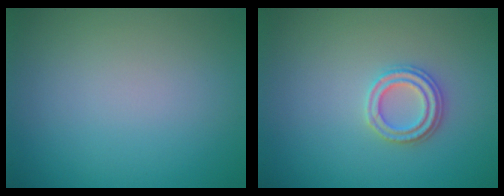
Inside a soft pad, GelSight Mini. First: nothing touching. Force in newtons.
{"total": 2.4, "press": 2.3, "slide": 0.6}